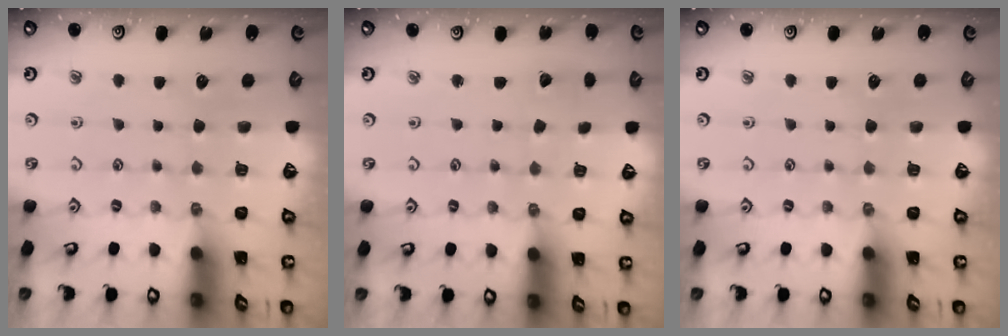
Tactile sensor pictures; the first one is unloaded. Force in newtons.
{"total": 1.4, "press": 1.4, "slide": 0.1}
{"total": 0.0}